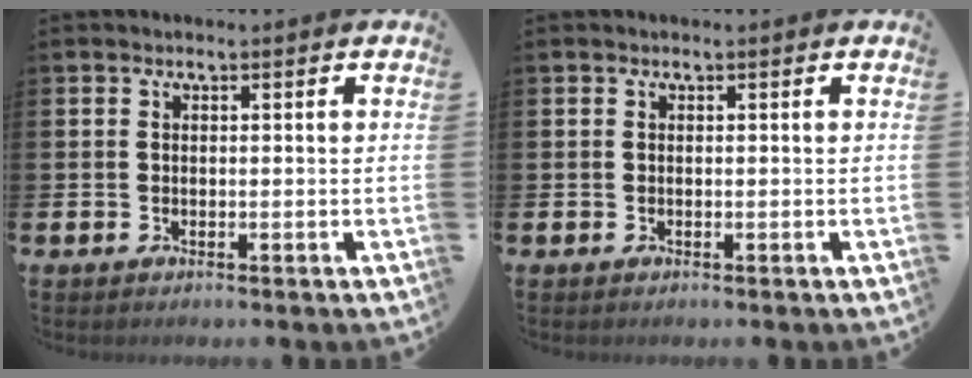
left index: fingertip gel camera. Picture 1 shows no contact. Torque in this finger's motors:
{"motor_torque": [0.00, 0.00, 0.00, 0.00]}